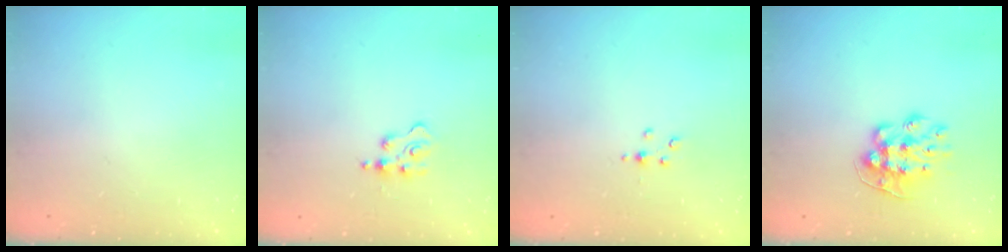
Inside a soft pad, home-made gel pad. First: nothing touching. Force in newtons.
{"total": 3.4, "press": 3.4, "slide": 0.3}
{"total": 3.0, "press": 3.0, "slide": 0.3}
{"total": 9.4, "press": 9.4, "slide": 0.2}